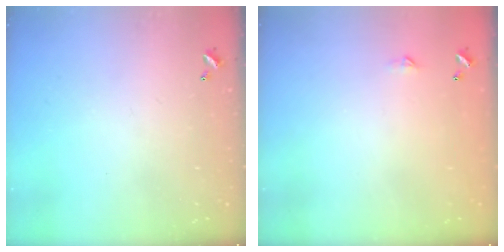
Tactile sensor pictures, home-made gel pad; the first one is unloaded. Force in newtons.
{"total": 2.3, "press": 2.3, "slide": 0.4}